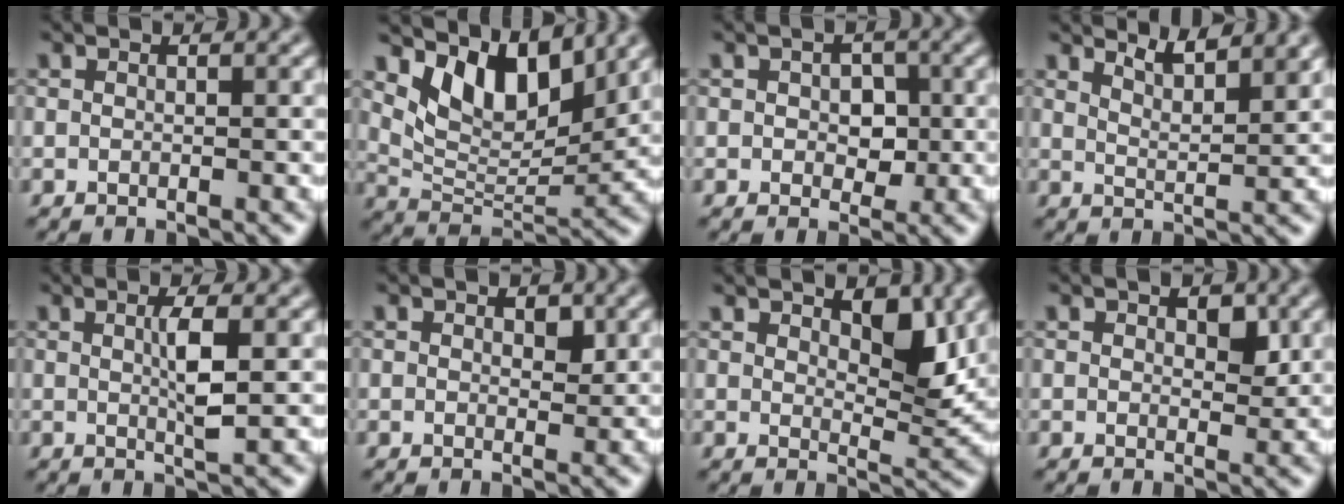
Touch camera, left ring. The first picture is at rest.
{"total": 7.7, "force": [4.8, 3.6, 4.9], "torque": [-0.085, -0.009, 0.083]}
{"total": 2.5, "force": [0.0, 1.7, 1.8], "torque": [-0.028, -0.003, -0.002]}
{"total": 3.9, "force": [3.2, 0.9, 2.0], "torque": [-0.022, 0.008, 0.039]}
{"total": 2.5, "force": [0.3, 0.3, 2.4], "torque": [-0.050, -0.001, 0.005]}
{"total": 1.3, "force": [0.4, 0.8, 0.8], "torque": [-0.009, -0.003, 0.005]}
{"total": 4.3, "force": [2.3, 1.8, 3.2], "torque": [-0.049, -0.008, 0.034]}
{"total": 1.9, "force": [0.6, 1.2, 1.4], "torque": [-0.017, -0.004, 0.010]}